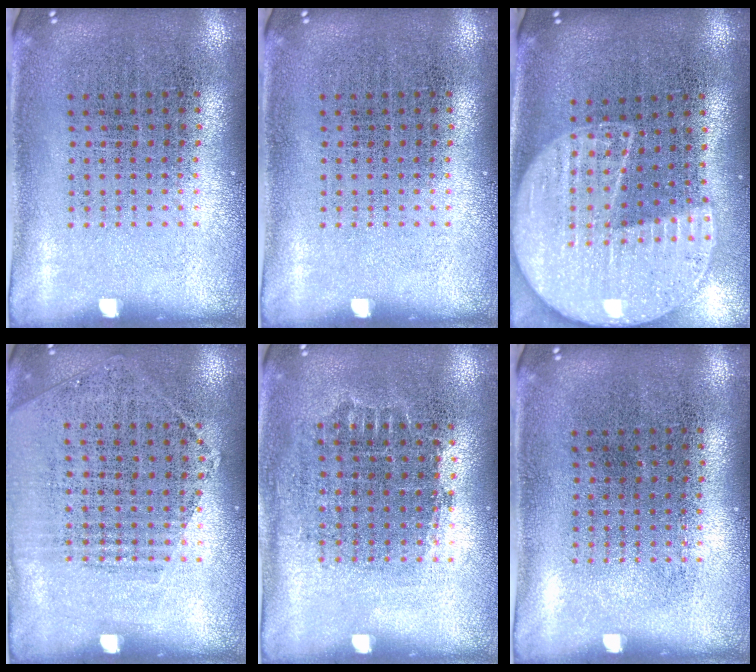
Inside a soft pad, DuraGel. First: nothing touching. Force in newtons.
{"total": 0.0}
{"total": 2.2, "press": 1.9, "slide": 1.0}
{"total": 1.1, "press": 1.0, "slide": 0.6}
{"total": 0.8, "press": 0.8, "slide": 0.3}
{"total": 0.0}